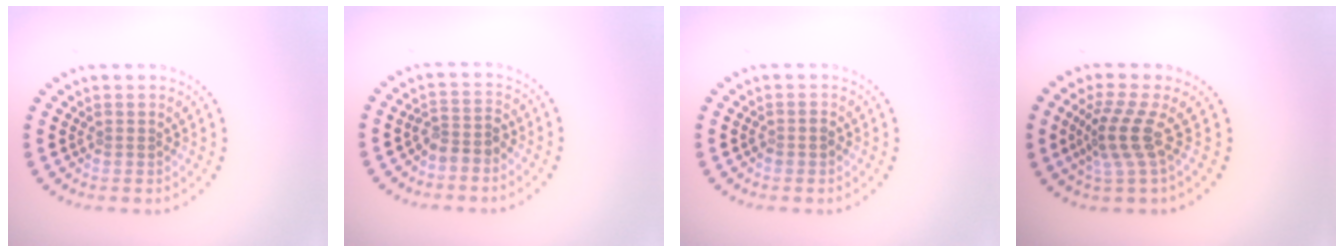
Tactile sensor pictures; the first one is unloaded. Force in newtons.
{"total": 2.2, "press": 1.8, "slide": 1.2}
{"total": 0.9, "press": 0.8, "slide": 0.5}
{"total": 3.5, "press": 2.5, "slide": 2.5}